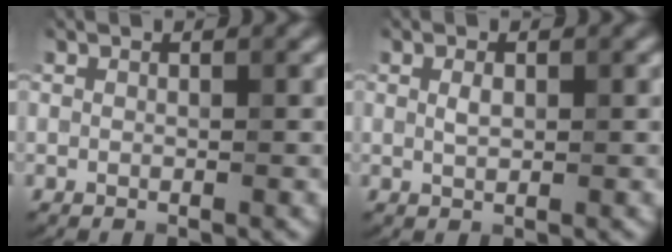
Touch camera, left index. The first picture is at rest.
{"total": 1.3, "force": [0.5, 0.6, 1.0], "torque": [-0.022, 0.000, 0.007]}